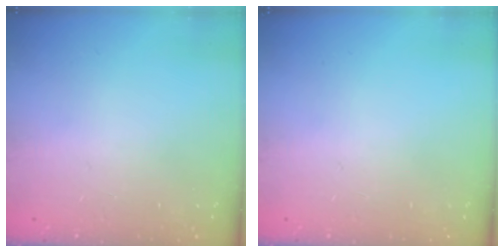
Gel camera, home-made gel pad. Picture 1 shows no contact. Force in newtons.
{"total": 0.0}